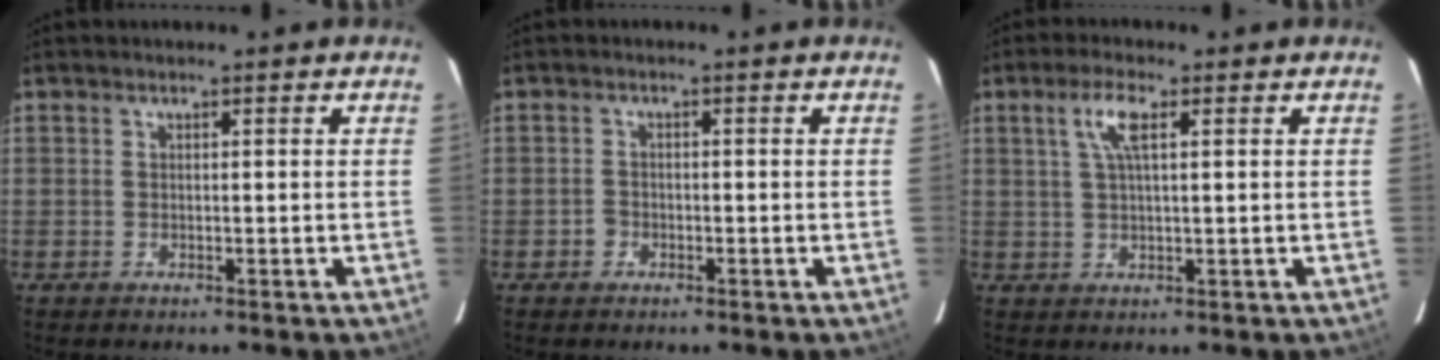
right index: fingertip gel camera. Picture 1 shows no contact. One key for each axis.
{"total": 1.5, "fx": -0.9, "fy": 1.2, "fz": 0.2, "tx": -0.004, "ty": 0.004, "tz": -0.015}
{"total": 4.7, "fx": 1.8, "fy": 1.1, "fz": 4.2, "tx": -0.085, "ty": 0.007, "tz": 0.034}